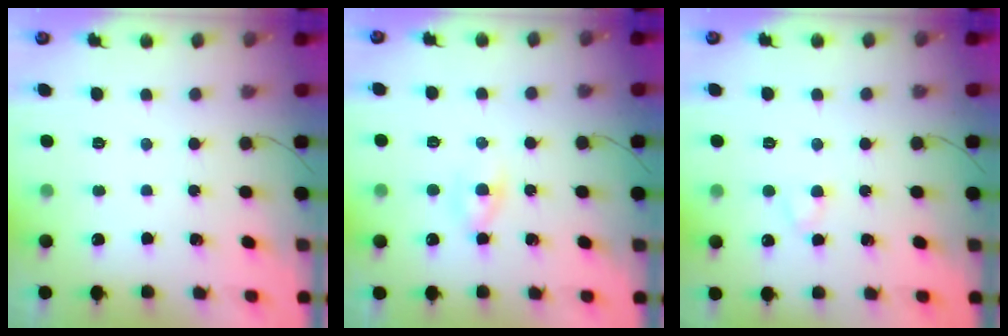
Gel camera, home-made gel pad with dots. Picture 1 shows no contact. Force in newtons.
{"total": 3.7, "press": 3.5, "slide": 1.3}
{"total": 2.1, "press": 1.9, "slide": 0.9}